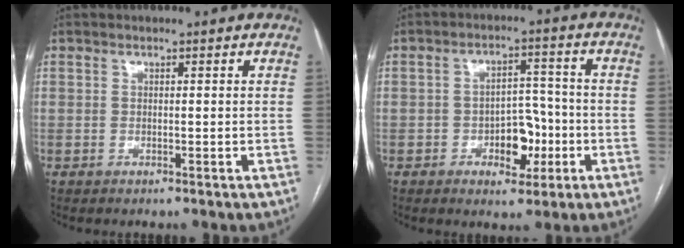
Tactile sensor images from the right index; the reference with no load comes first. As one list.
[{"total": 6.7, "force": [-2.2, 3.7, 5.1], "torque": [-0.070, 0.014, -0.028]}]